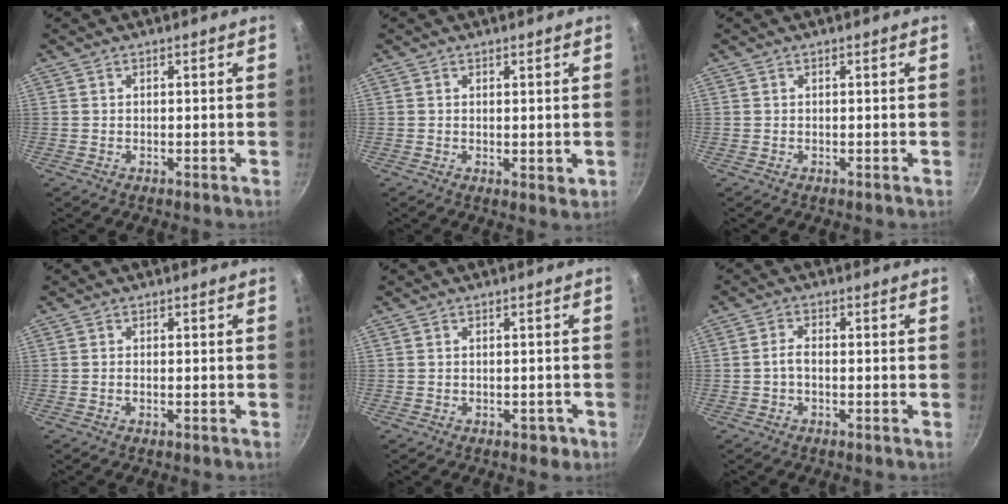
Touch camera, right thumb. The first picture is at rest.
{"total": 1.9, "force": [0.4, 1.0, 1.6], "torque": [-0.021, -0.006, 0.006]}
{"total": 0.0}
{"total": 0.7, "force": [-0.2, 0.2, 0.7], "torque": [-0.018, 0.002, -0.007]}
{"total": 2.2, "force": [-1.0, 1.5, 1.2], "torque": [-0.001, 0.016, -0.003]}
{"total": 2.5, "force": [-0.6, 1.3, 2.0], "torque": [-0.038, 0.014, -0.015]}